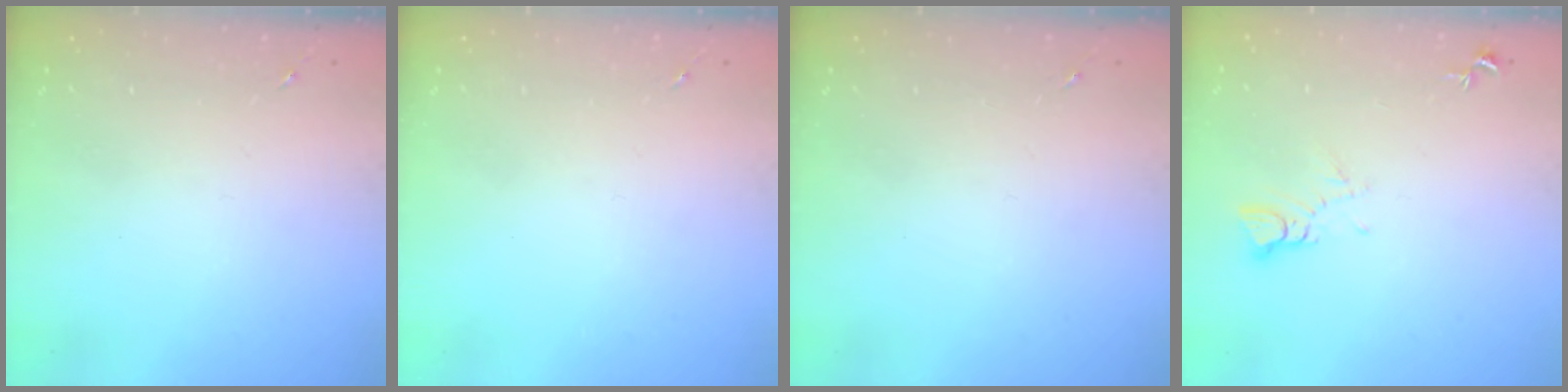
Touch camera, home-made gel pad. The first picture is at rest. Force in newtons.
{"total": 0.0}
{"total": 0.0}
{"total": 3.5, "press": 3.4, "slide": 0.3}